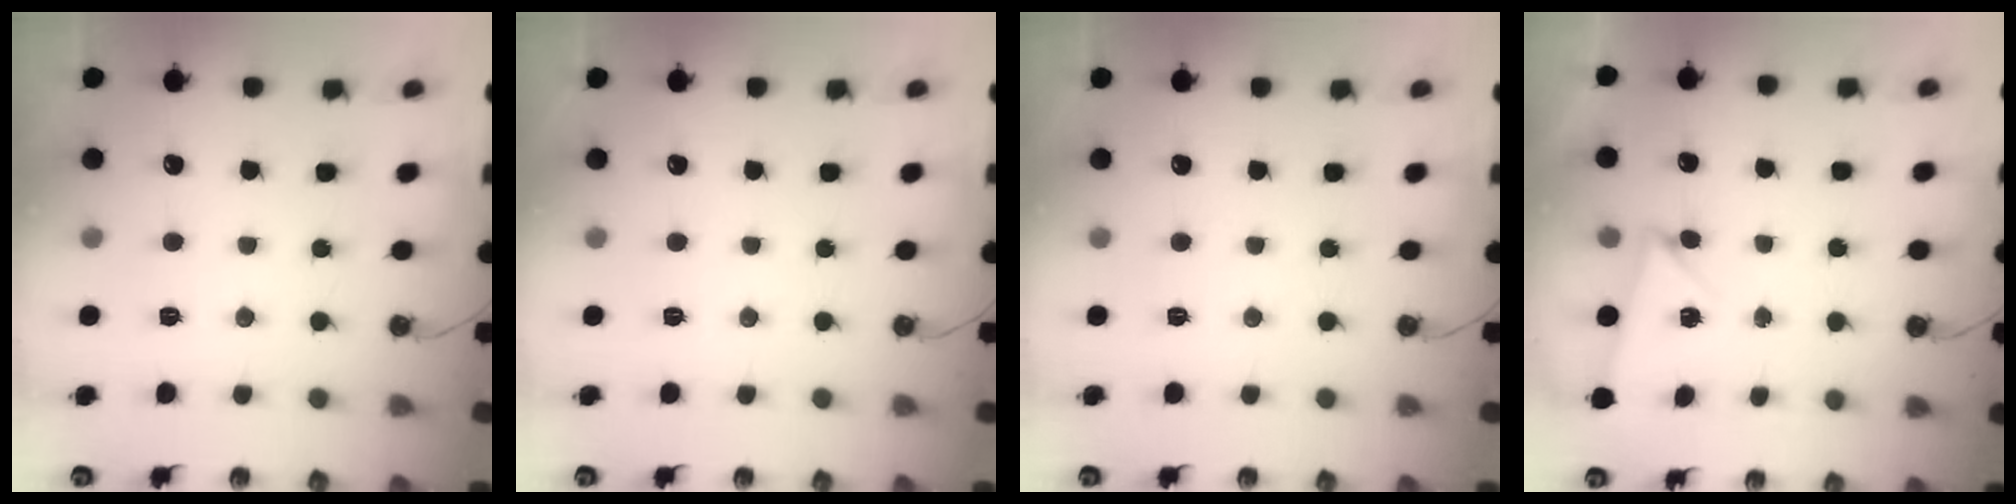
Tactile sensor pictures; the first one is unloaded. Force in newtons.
{"total": 0.0}
{"total": 0.0}
{"total": 2.3, "press": 2.1, "slide": 1.0}